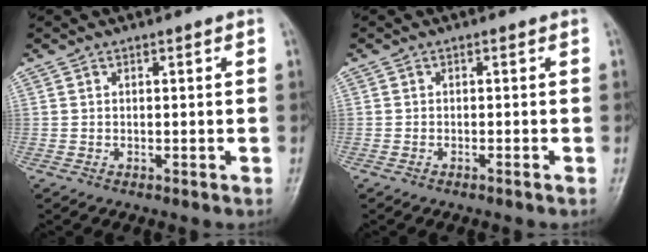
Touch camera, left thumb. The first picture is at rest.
{"total": 0.6, "force": [-0.5, -0.1, 0.2], "torque": [-0.006, 0.002, -0.010]}